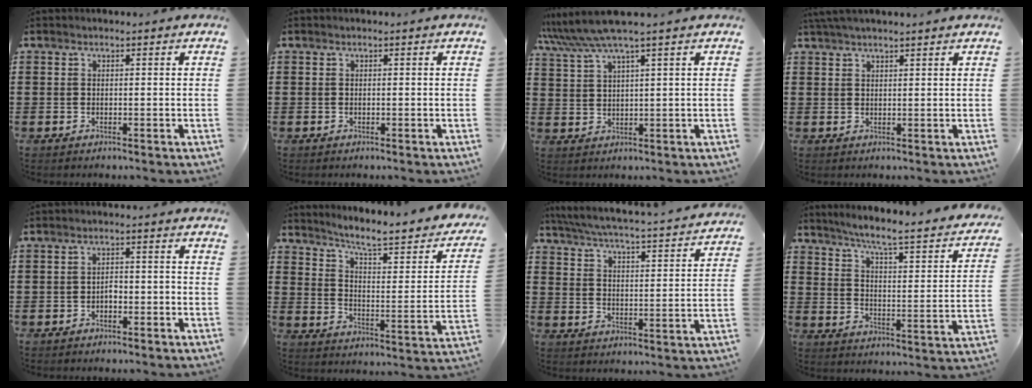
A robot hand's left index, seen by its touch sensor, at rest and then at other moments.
{"total": 0.0}
{"total": 5.4, "force": [4.0, -0.2, 3.6], "torque": [-0.084, -0.011, 0.068]}
{"total": 2.0, "force": [1.9, 0.1, 0.7], "torque": [-0.018, 0.001, 0.037]}
{"total": 2.0, "force": [-1.3, 0.8, 1.3], "torque": [-0.029, 0.005, -0.029]}
{"total": 6.2, "force": [5.1, 0.1, 3.5], "torque": [-0.084, -0.044, 0.075]}
{"total": 4.8, "force": [4.6, -0.5, 1.3], "torque": [-0.049, -0.041, 0.071]}
{"total": 5.3, "force": [4.2, -0.4, 3.2], "torque": [-0.076, -0.042, 0.056]}